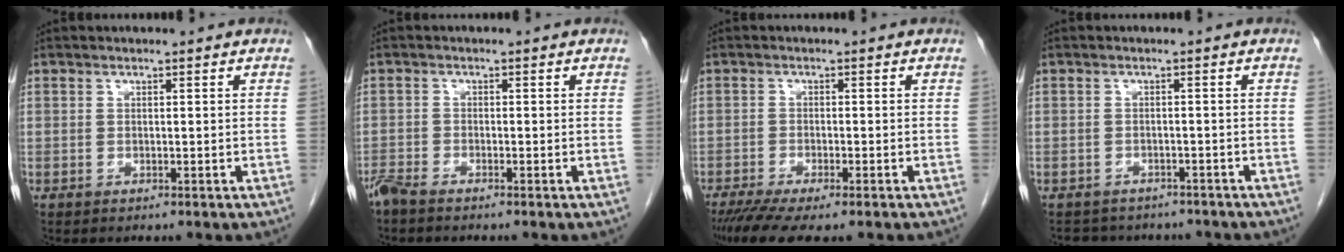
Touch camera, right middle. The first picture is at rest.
{"total": 2.2, "force": [-2.0, 0.0, 0.8], "torque": [-0.022, -0.006, -0.043]}
{"total": 7.2, "force": [-5.5, 0.9, 4.6], "torque": [-0.071, -0.017, -0.088]}
{"total": 7.4, "force": [-6.6, 3.2, 1.3], "torque": [-0.021, 0.006, -0.075]}